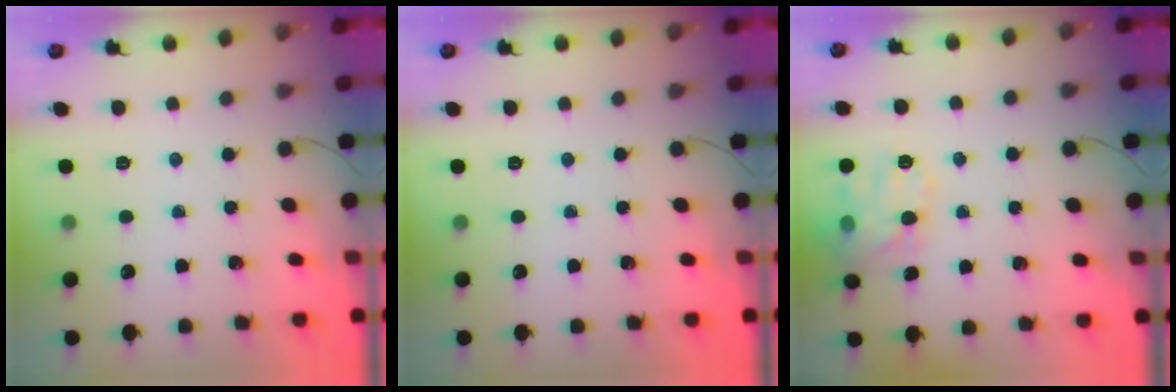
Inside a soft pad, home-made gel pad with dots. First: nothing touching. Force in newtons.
{"total": 0.0}
{"total": 13.3, "press": 13.3, "slide": 0.7}